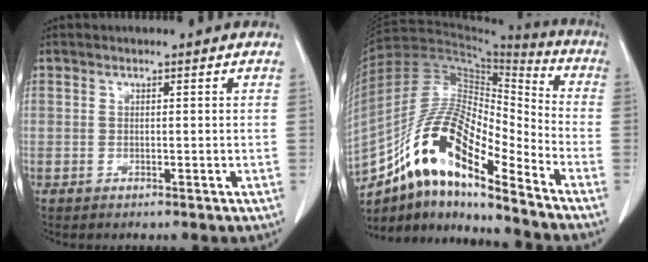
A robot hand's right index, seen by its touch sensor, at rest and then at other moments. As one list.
[{"total": 17.0, "force": [-11.0, 3.9, 12.4], "torque": [-0.233, 0.030, -0.193]}]